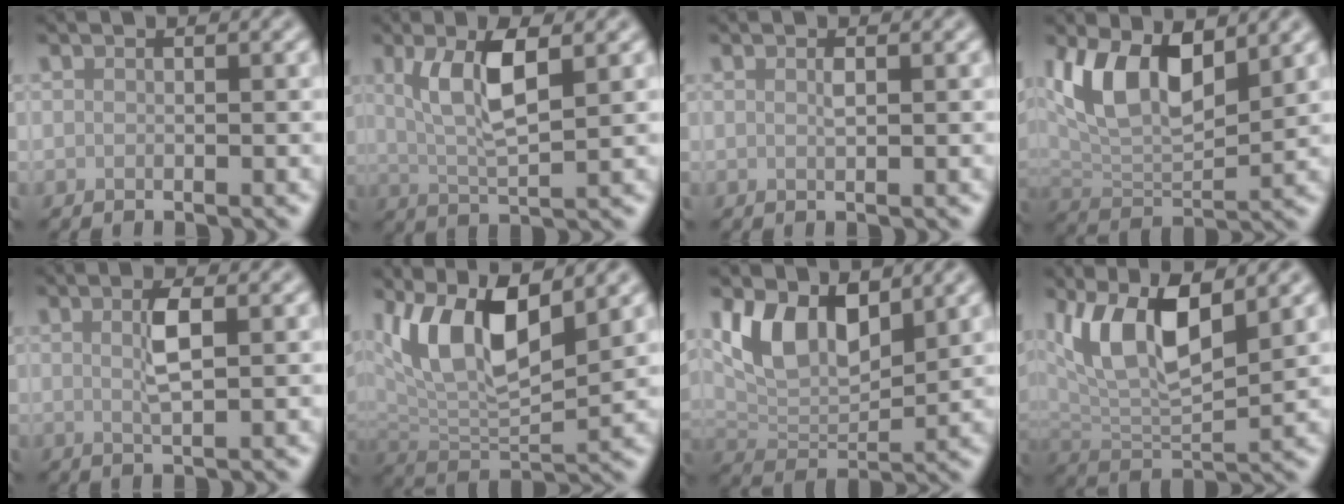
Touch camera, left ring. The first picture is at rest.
{"total": 5.4, "force": [1.5, 1.6, 5.0], "torque": [-0.097, 0.002, 0.030]}
{"total": 0.7, "force": [0.3, 0.2, 0.6], "torque": [-0.013, 0.001, 0.004]}
{"total": 7.8, "force": [3.2, 3.7, 6.0], "torque": [-0.113, -0.007, 0.057]}
{"total": 2.6, "force": [0.6, 0.6, 2.4], "torque": [-0.046, 0.002, 0.011]}
{"total": 9.2, "force": [3.7, 3.7, 7.6], "torque": [-0.140, -0.005, 0.065]}
{"total": 6.4, "force": [3.0, 3.5, 4.5], "torque": [-0.086, -0.009, 0.053]}
{"total": 8.0, "force": [3.4, 3.1, 6.5], "torque": [-0.127, -0.007, 0.060]}